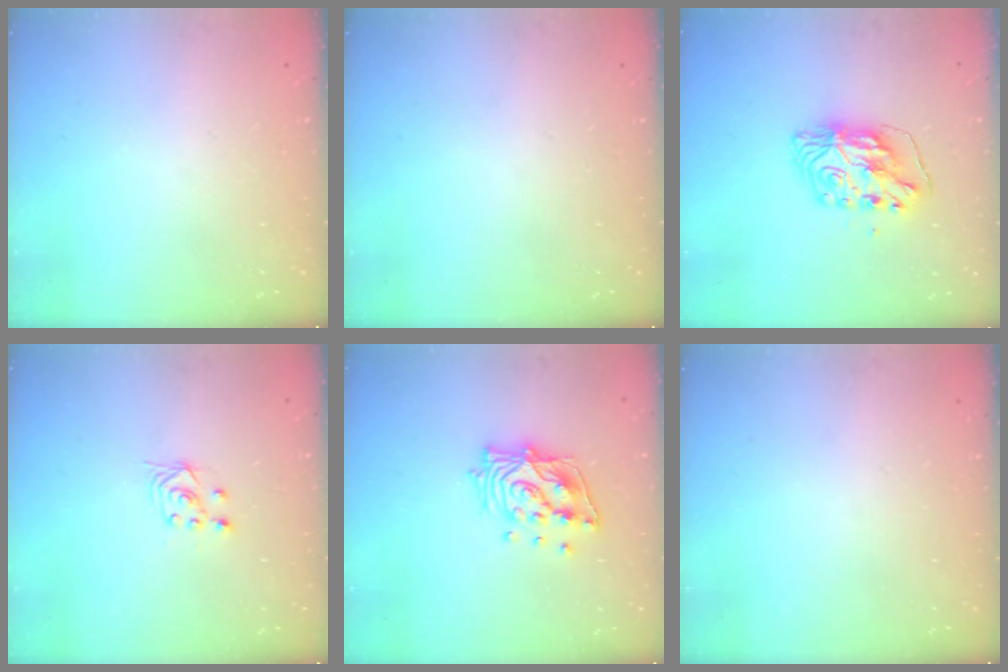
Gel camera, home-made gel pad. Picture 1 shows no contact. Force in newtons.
{"total": 0.0}
{"total": 8.8, "press": 8.8, "slide": 0.8}
{"total": 2.8, "press": 2.4, "slide": 1.4}
{"total": 14.9, "press": 14.8, "slide": 2.0}
{"total": 0.0}